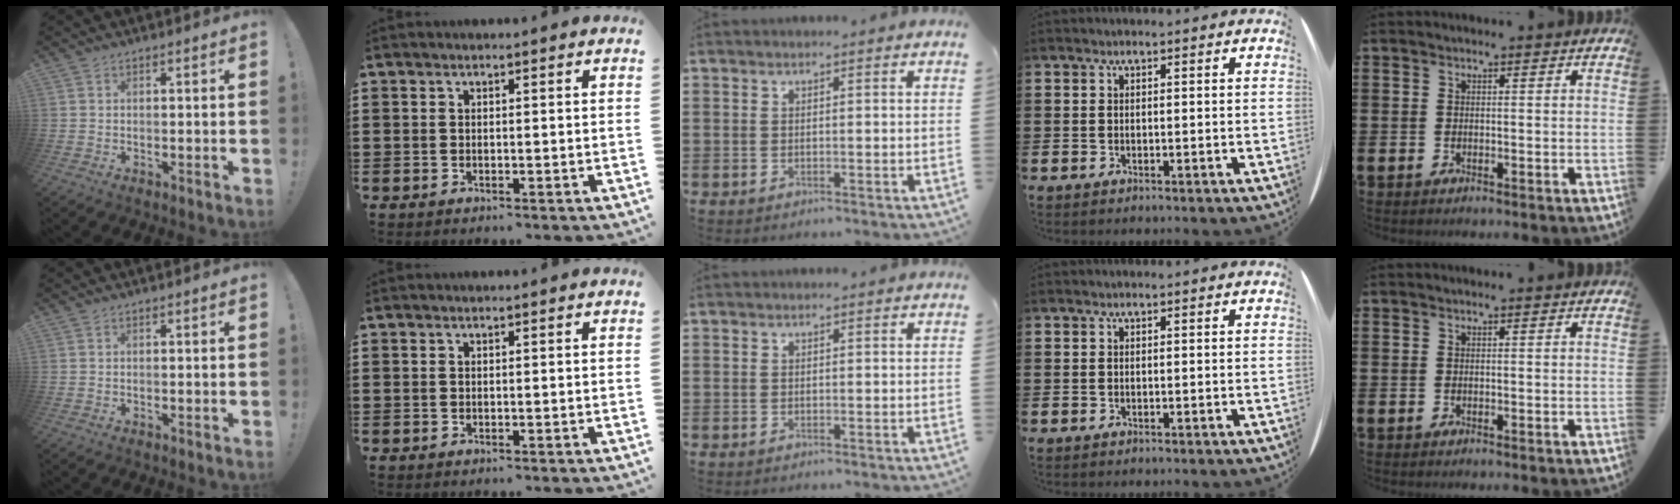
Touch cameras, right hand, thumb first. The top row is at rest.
{}